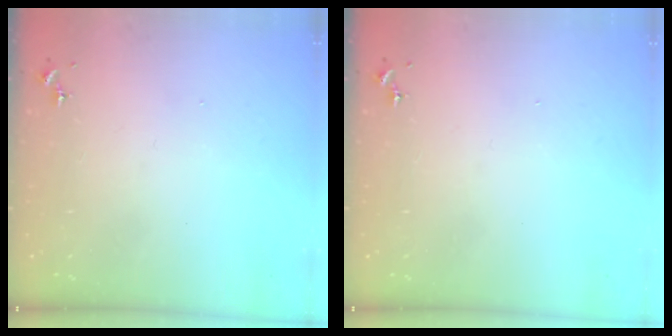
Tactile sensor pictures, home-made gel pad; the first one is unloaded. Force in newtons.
{"total": 0.0}